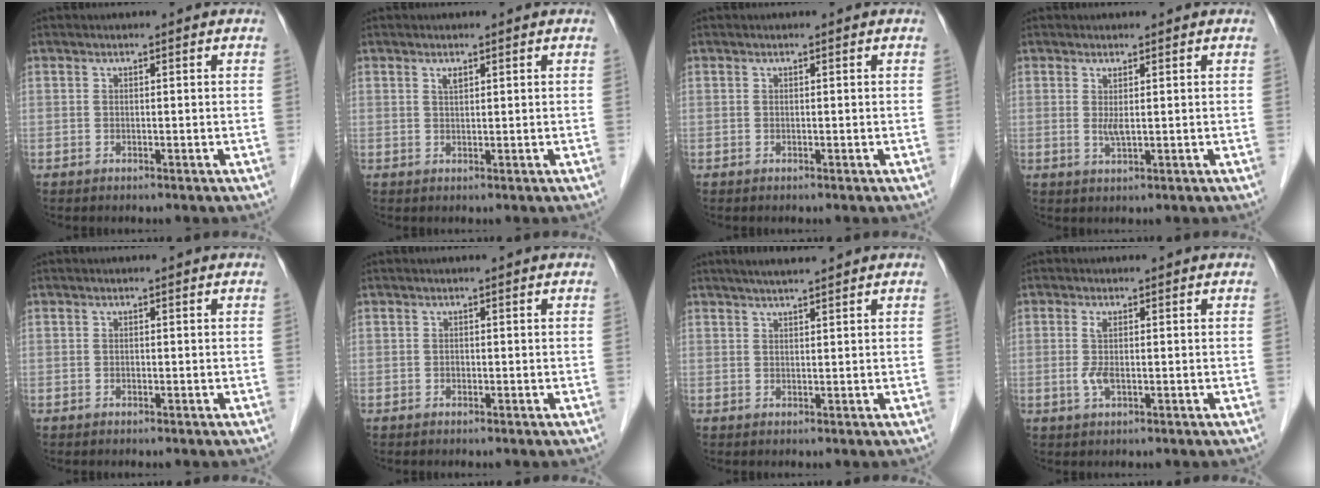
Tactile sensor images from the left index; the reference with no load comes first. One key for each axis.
{"total": 1.0, "fx": 0.6, "fy": 0.2, "fz": 0.7, "tx": -0.014, "ty": 0.001, "tz": 0.014}
{"total": 0.0}
{"total": 1.8, "fx": 0.3, "fy": 0.1, "fz": 1.8, "tx": -0.040, "ty": -0.006, "tz": 0.010}
{"total": 0.0}
{"total": 0.0}
{"total": 3.8, "fx": 3.3, "fy": -0.2, "fz": 2.0, "tx": -0.030, "ty": 0.016, "tz": 0.055}
{"total": 2.3, "fx": -0.3, "fy": 0.6, "fz": 2.2, "tx": -0.055, "ty": -0.005, "tz": -0.003}